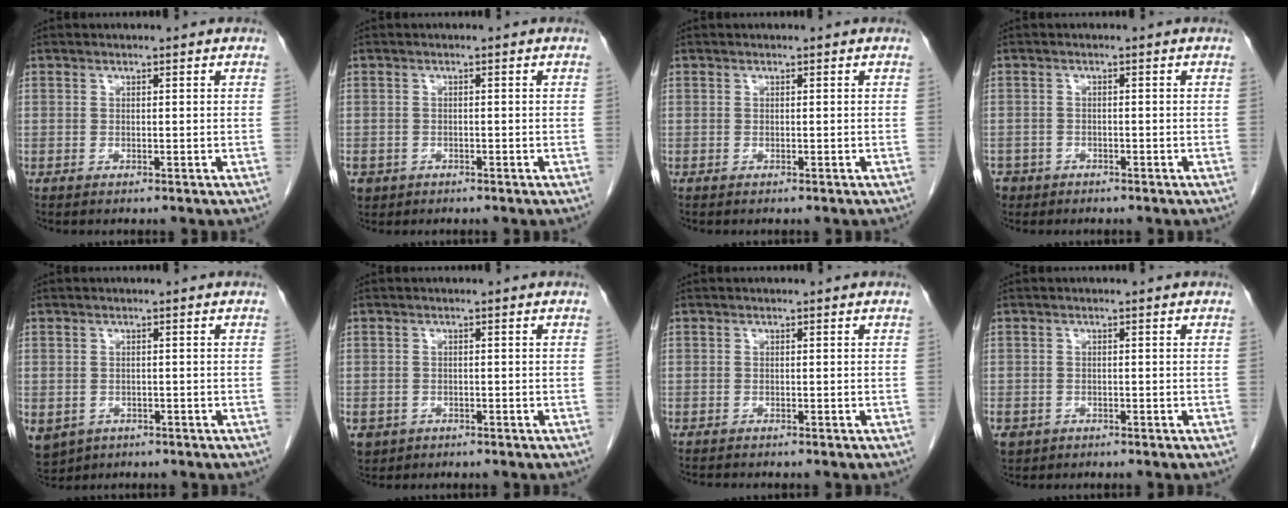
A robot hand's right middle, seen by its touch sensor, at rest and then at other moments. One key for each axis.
{"total": 3.5, "fx": -2.0, "fy": 2.7, "fz": 1.0, "tx": -0.024, "ty": -0.002, "tz": -0.030}
{"total": 0.0}
{"total": 3.7, "fx": -2.6, "fy": 2.6, "fz": 0.3, "tx": -0.008, "ty": 0.004, "tz": -0.045}
{"total": 8.8, "fx": -4.1, "fy": 7.1, "fz": 3.2, "tx": -0.096, "ty": -0.010, "tz": -0.052}
{"total": 5.0, "fx": -2.5, "fy": 4.1, "fz": 1.4, "tx": -0.034, "ty": -0.002, "tz": -0.034}
{"total": 1.6, "fx": -1.5, "fy": 0.3, "fz": 0.6, "tx": -0.014, "ty": -0.004, "tz": -0.021}
{"total": 5.1, "fx": -2.7, "fy": 3.8, "fz": 2.0, "tx": -0.057, "ty": -0.007, "tz": -0.039}